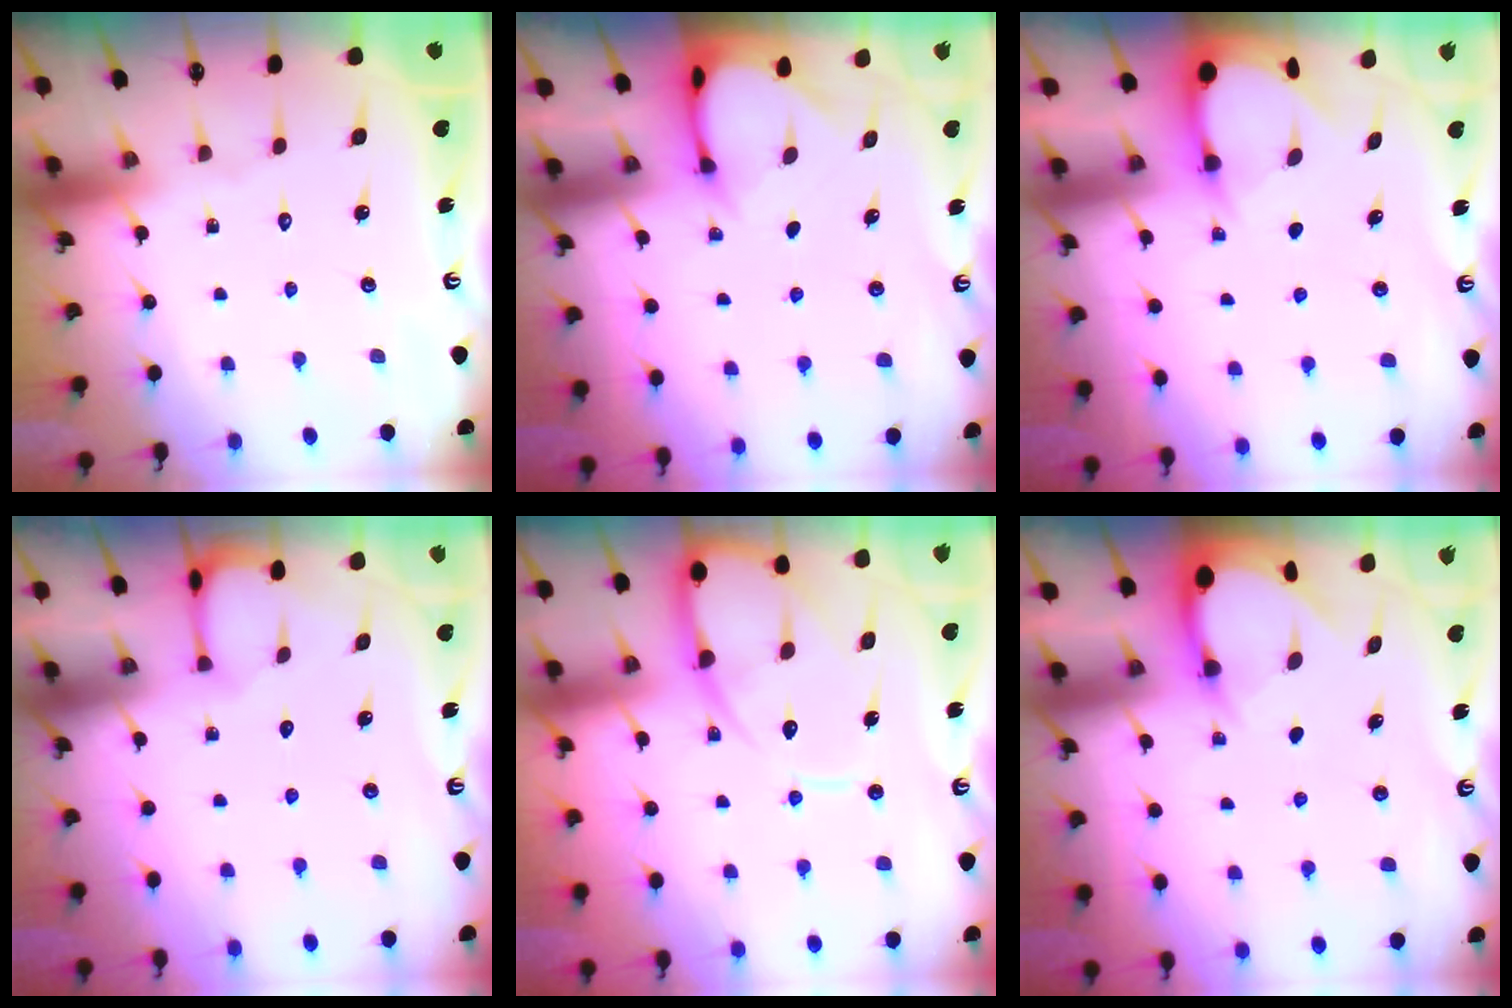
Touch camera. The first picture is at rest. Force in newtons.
{"total": 3.4, "press": 3.4, "slide": 0.2}
{"total": 3.5, "press": 3.5, "slide": 0.4}
{"total": 1.6, "press": 1.6, "slide": 0.1}
{"total": 11.4, "press": 11.3, "slide": 1.3}
{"total": 3.1, "press": 3.1, "slide": 0.1}